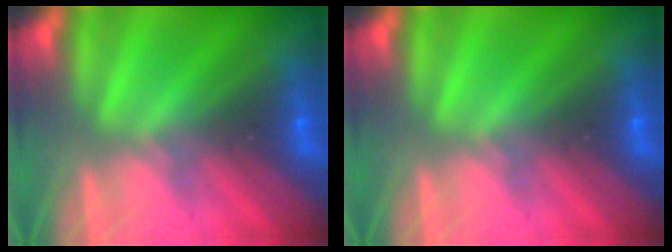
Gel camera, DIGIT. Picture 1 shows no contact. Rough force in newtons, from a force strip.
{"total": 0.0}